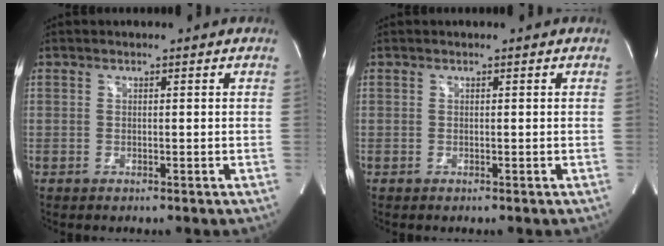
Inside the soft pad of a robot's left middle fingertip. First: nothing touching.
{"total": 0.0}